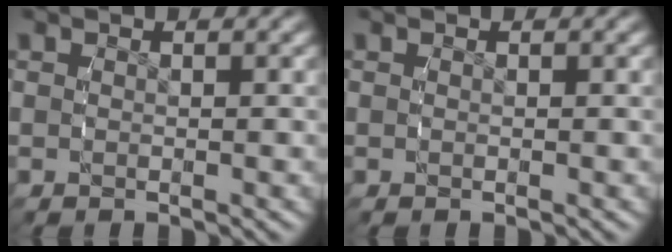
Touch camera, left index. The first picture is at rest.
{"total": 0.0}